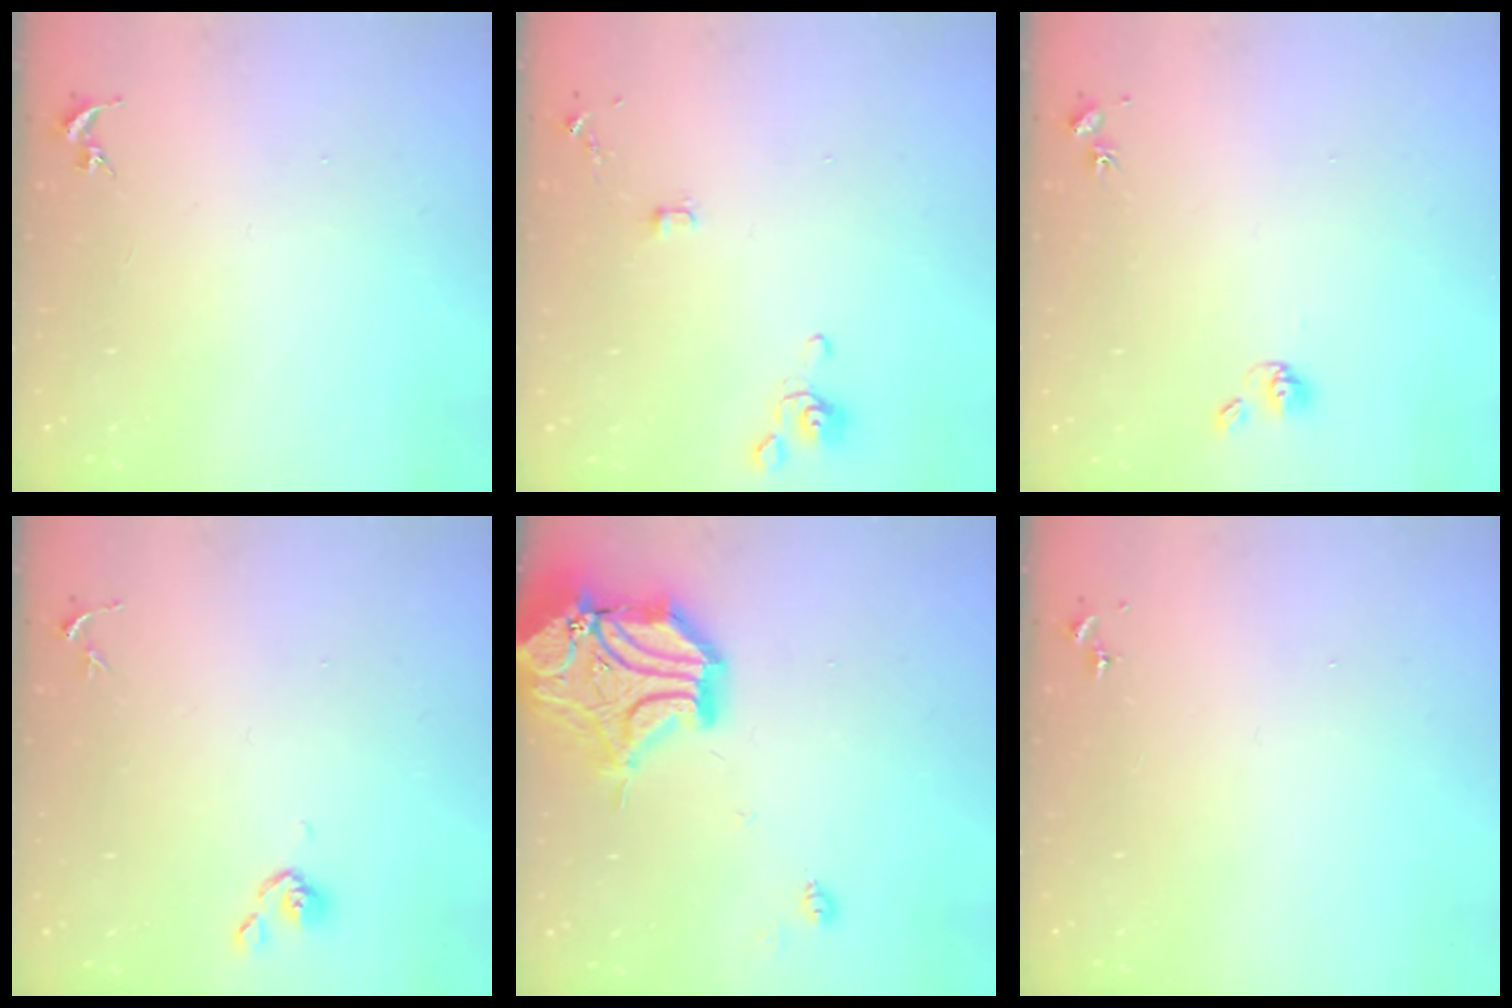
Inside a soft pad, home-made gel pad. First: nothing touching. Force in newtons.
{"total": 4.1, "press": 4.0, "slide": 0.7}
{"total": 6.0, "press": 5.6, "slide": 2.1}
{"total": 5.3, "press": 5.2, "slide": 0.8}
{"total": 20.7, "press": 20.5, "slide": 3.1}
{"total": 0.0}